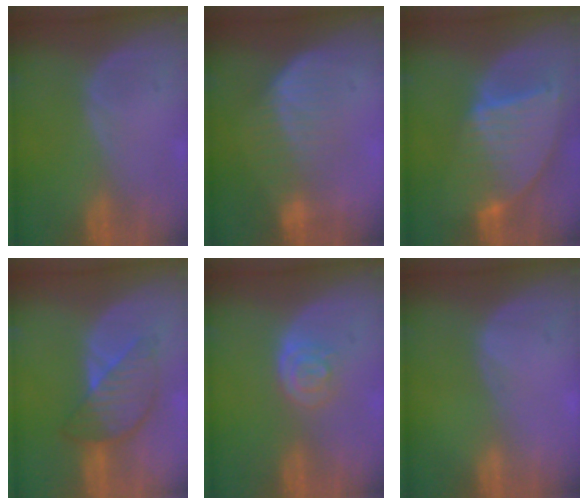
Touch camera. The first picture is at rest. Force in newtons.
{"total": 6.7, "press": 6.3, "slide": 2.3}
{"total": 9.3, "press": 8.0, "slide": 4.7}
{"total": 6.4, "press": 6.4, "slide": 0.3}
{"total": 3.3, "press": 3.2, "slide": 0.6}
{"total": 0.0}